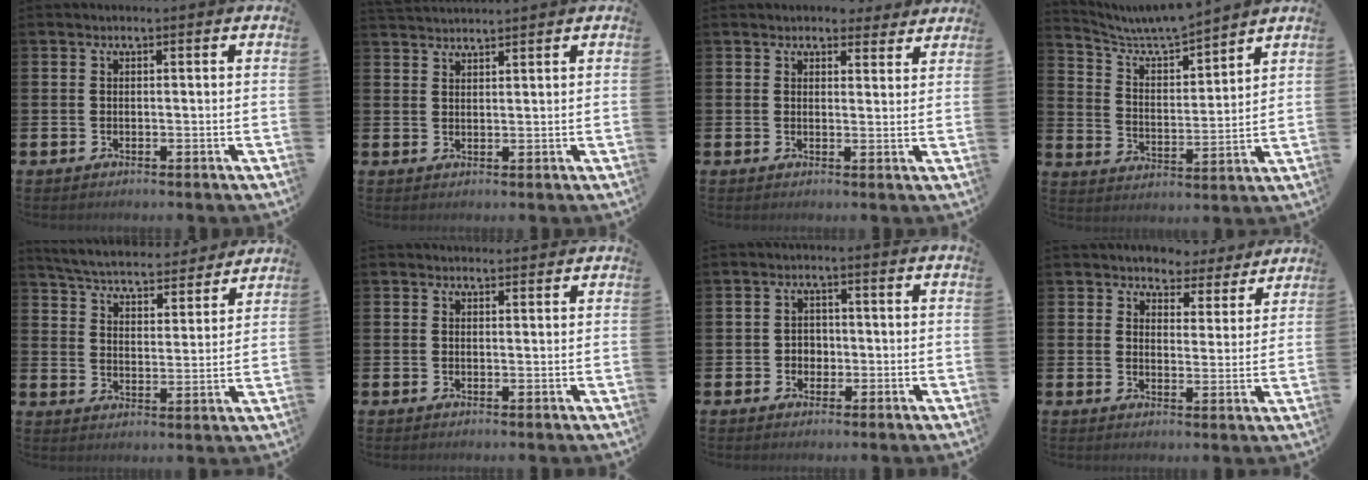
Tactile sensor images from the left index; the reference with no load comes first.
{"total": 2.2, "force": [2.2, 0.0, -0.1], "torque": [-0.003, -0.011, 0.041]}
{"total": 3.1, "force": [2.9, 1.1, 0.0], "torque": [0.003, -0.011, 0.051]}
{"total": 6.9, "force": [6.6, 0.6, 1.7], "torque": [-0.067, -0.048, 0.116]}
{"total": 5.6, "force": [5.5, 0.8, 0.9], "torque": [-0.049, -0.042, 0.094]}
{"total": 1.3, "force": [1.3, 0.3, 0.0], "torque": [0.008, -0.003, 0.022]}
{"total": 2.2, "force": [-0.3, 2.0, 0.7], "torque": [-0.010, 0.006, -0.013]}
{"total": 4.4, "force": [4.0, 1.7, -0.1], "torque": [-0.012, -0.034, 0.067]}